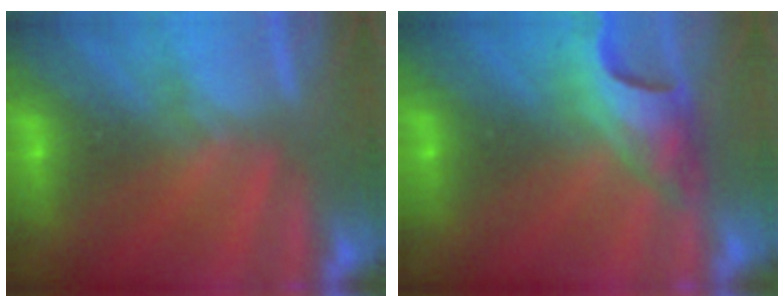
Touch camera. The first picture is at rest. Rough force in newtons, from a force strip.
{"total": 4.6}